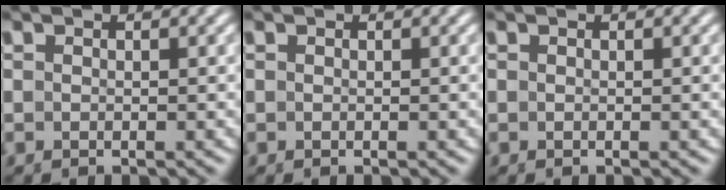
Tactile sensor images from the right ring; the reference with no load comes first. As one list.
[{"total": 0.0}, {"total": 0.0}]